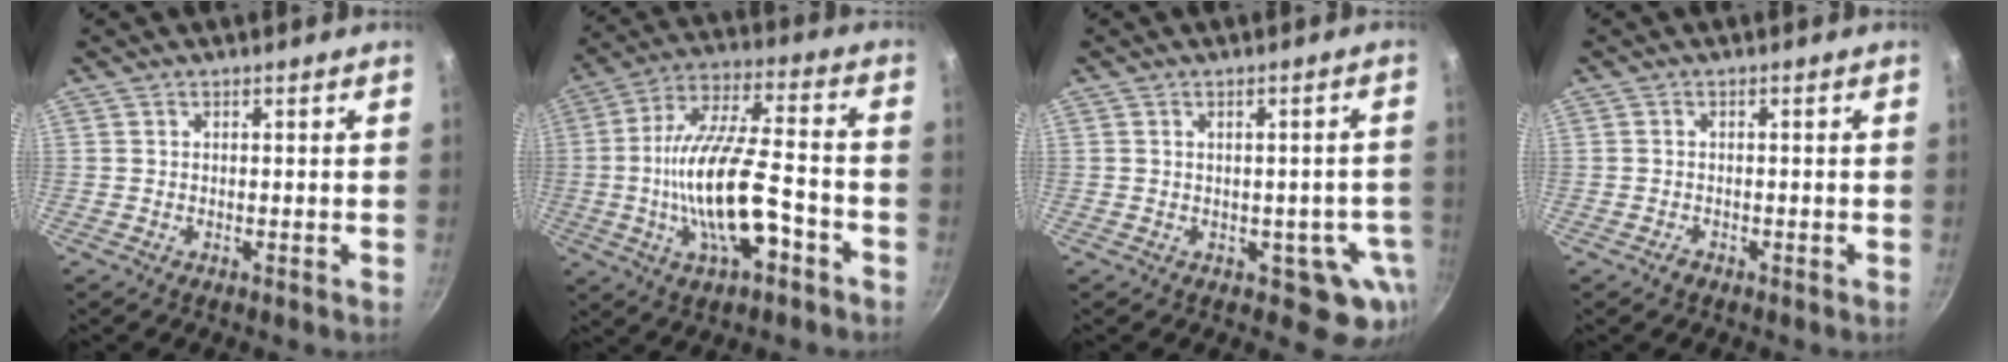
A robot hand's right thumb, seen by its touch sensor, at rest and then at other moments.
{"total": 18.3, "force": [-5.5, 6.9, 16.0], "torque": [-0.287, 0.034, -0.101]}
{"total": 6.8, "force": [-2.0, 4.6, 4.5], "torque": [-0.006, 0.024, -0.015]}
{"total": 1.3, "force": [-0.8, 0.8, 0.4], "torque": [-0.008, 0.008, -0.015]}